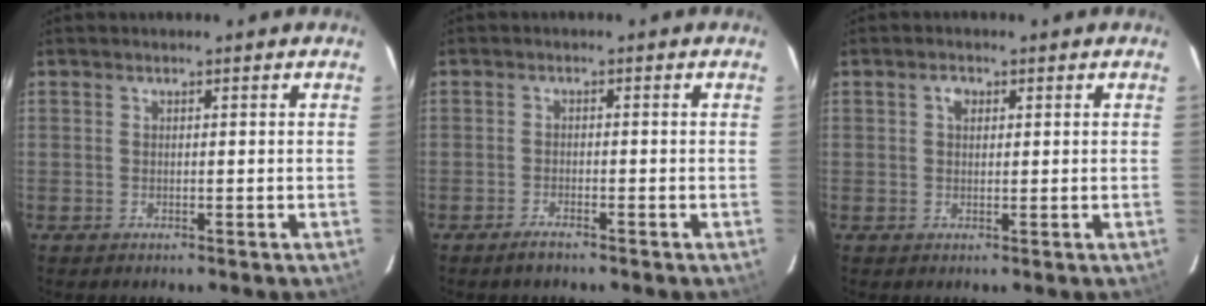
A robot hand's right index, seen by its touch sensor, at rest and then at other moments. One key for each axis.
{"total": 2.2, "fx": -1.8, "fy": 0.4, "fz": 1.1, "tx": -0.032, "ty": -0.002, "tz": -0.037}
{"total": 1.1, "fx": 0.5, "fy": 0.8, "fz": 0.6, "tx": -0.011, "ty": 0.007, "tz": 0.007}